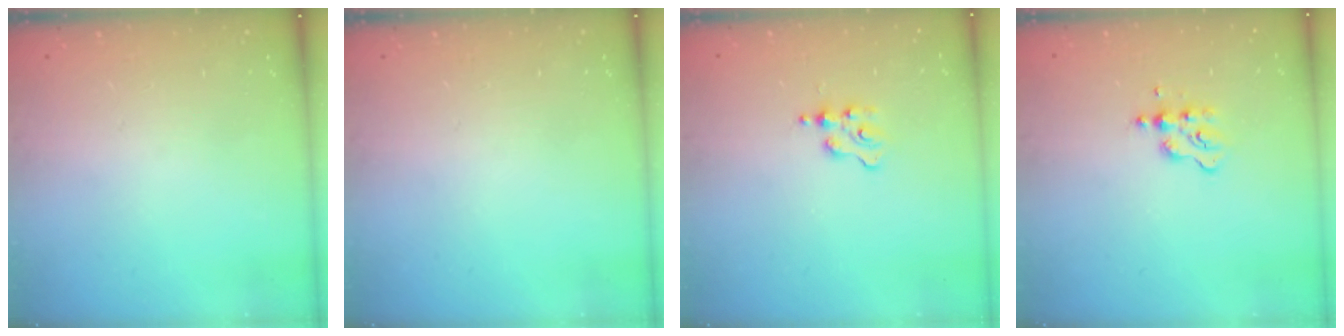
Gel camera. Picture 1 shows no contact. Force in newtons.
{"total": 0.0}
{"total": 2.5, "press": 2.5, "slide": 0.3}
{"total": 3.1, "press": 3.1, "slide": 0.3}